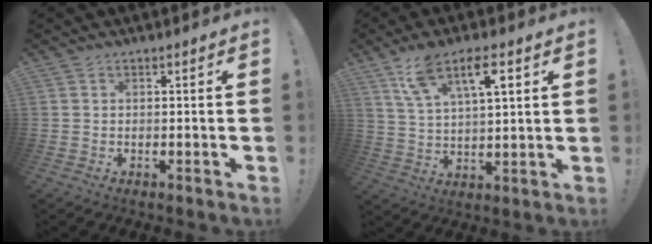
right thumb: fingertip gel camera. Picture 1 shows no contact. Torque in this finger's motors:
{"motor_torque": [-0.67, 0.94, 1.25, 0.52, 0.27]}